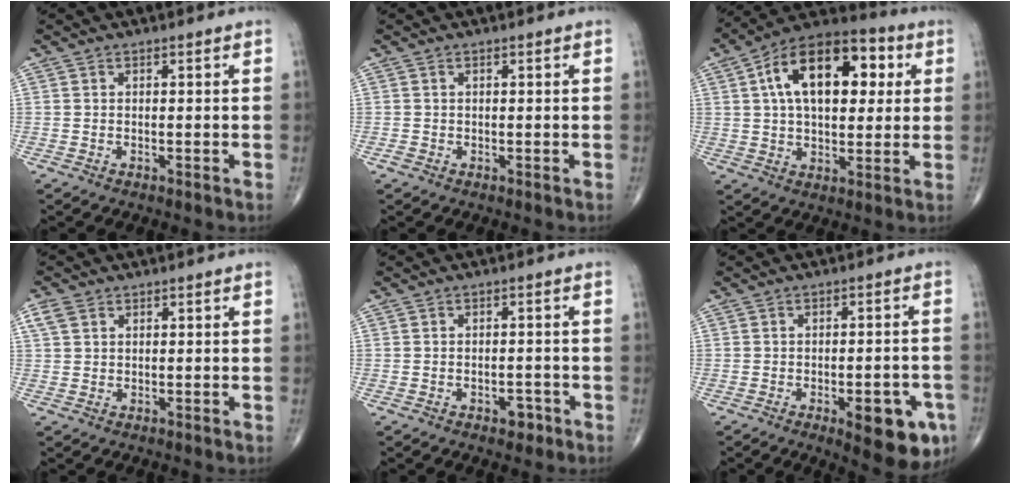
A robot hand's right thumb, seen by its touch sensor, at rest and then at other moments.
{"total": 0.6, "force": [-0.4, 0.4, 0.2], "torque": [-0.005, 0.000, -0.008]}
{"total": 19.6, "force": [5.0, 11.0, 15.5], "torque": [-0.216, 0.019, 0.069]}
{"total": 2.6, "force": [1.2, 1.9, 1.3], "torque": [-0.030, 0.009, 0.028]}
{"total": 2.6, "force": [-1.5, 1.5, 1.5], "torque": [-0.013, 0.011, -0.016]}
{"total": 10.2, "force": [-4.5, 3.5, 8.4], "torque": [-0.087, 0.014, -0.051]}